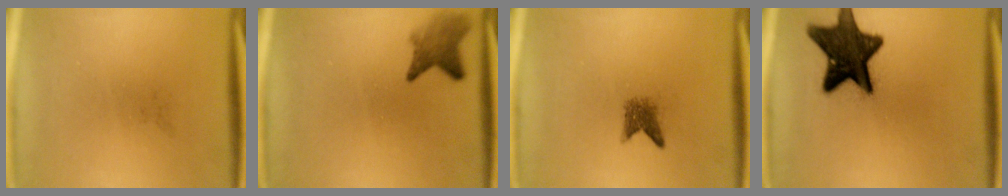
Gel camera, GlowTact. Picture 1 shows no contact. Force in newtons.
{"total": 3.4}
{"total": 2.3}
{"total": 15.5}